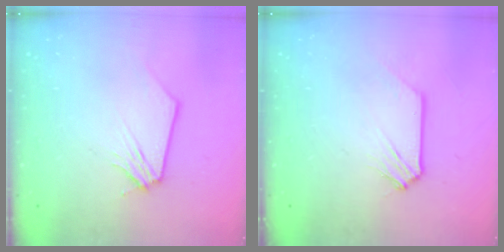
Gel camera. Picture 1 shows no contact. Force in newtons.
{"total": 0.0}